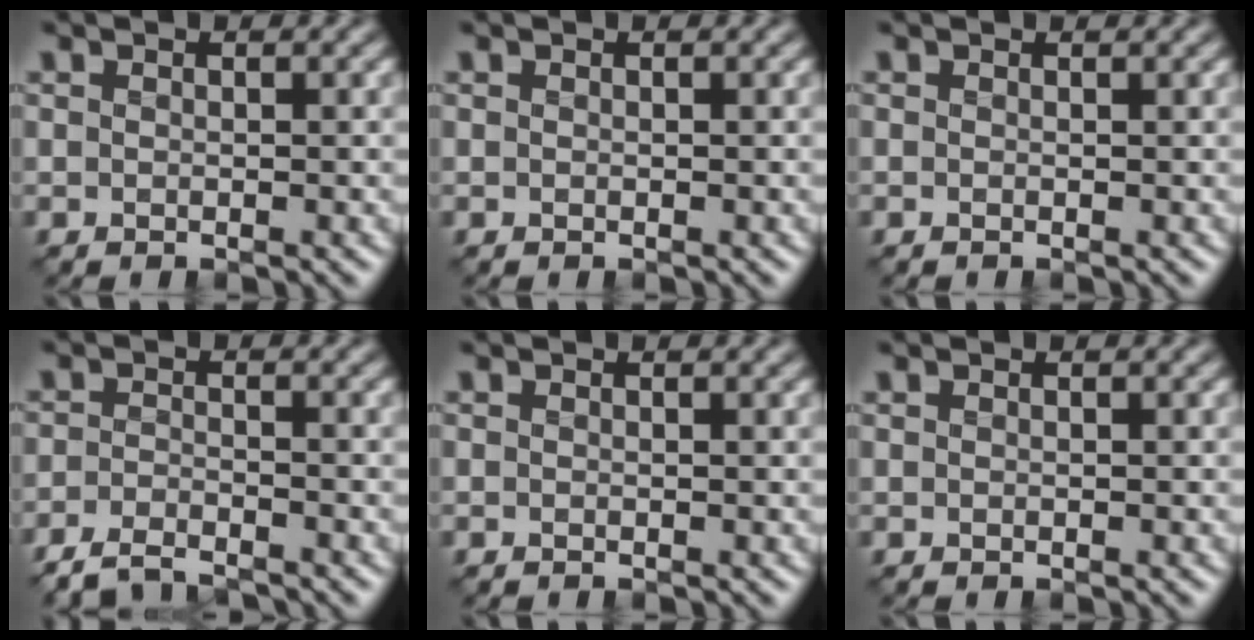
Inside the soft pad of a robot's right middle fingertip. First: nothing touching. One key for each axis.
{"total": 0.0}
{"total": 0.0}
{"total": 3.2, "fx": -3.0, "fy": 0.5, "fz": 1.0, "tx": -0.021, "ty": -0.005, "tz": -0.064}
{"total": 0.0}
{"total": 0.0}